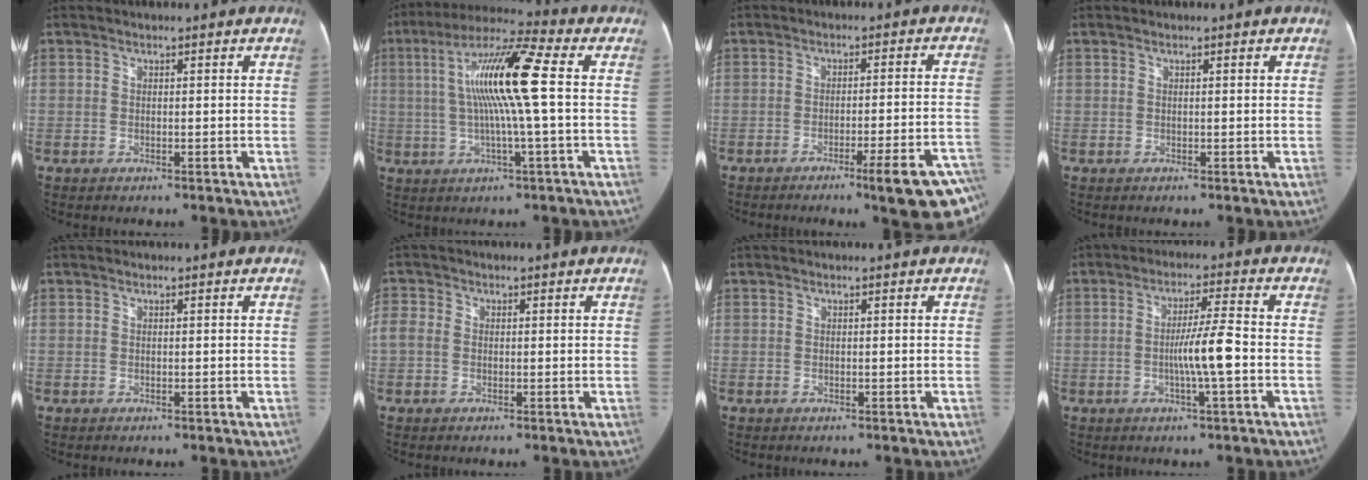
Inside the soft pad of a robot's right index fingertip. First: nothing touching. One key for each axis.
{"total": 13.0, "fx": 1.1, "fy": 0.0, "fz": 13.0, "tx": -0.243, "ty": 0.019, "tz": 0.011}
{"total": 11.8, "fx": -8.0, "fy": -0.1, "fz": 8.7, "tx": -0.056, "ty": 0.019, "tz": -0.105}
{"total": 0.0}
{"total": 0.0}
{"total": 2.5, "fx": -0.1, "fy": 2.1, "fz": 1.3, "tx": -0.038, "ty": 0.014, "tz": -0.002}
{"total": 0.0}
{"total": 6.5, "fx": -1.4, "fy": -0.6, "fz": 6.3, "tx": -0.115, "ty": 0.001, "tz": -0.028}